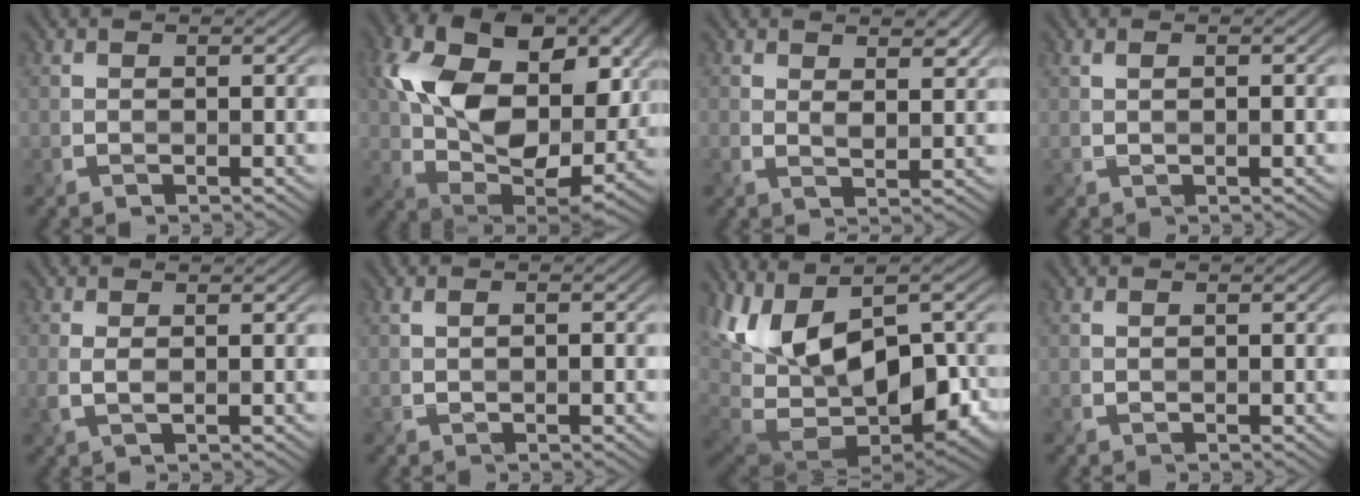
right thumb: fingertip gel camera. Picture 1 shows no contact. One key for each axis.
{"total": 15.6, "fx": 3.6, "fy": 10.2, "fz": 11.2, "tx": -0.207, "ty": 0.001, "tz": 0.067}
{"total": 2.5, "fx": 1.8, "fy": 0.9, "fz": 1.6, "tx": -0.030, "ty": -0.006, "tz": 0.030}
{"total": 1.3, "fx": 0.1, "fy": 0.3, "fz": 1.3, "tx": -0.024, "ty": 0.003, "tz": 0.006}
{"total": 1.1, "fx": 0.3, "fy": 0.1, "fz": 1.0, "tx": -0.025, "ty": -0.001, "tz": 0.006}
{"total": 1.6, "fx": 0.1, "fy": 0.6, "fz": 1.5, "tx": -0.022, "ty": -0.001, "tz": 0.006}
{"total": 16.3, "fx": -0.7, "fy": 8.8, "fz": 13.8, "tx": -0.268, "ty": -0.017, "tz": 0.003}
{"total": 0.0}